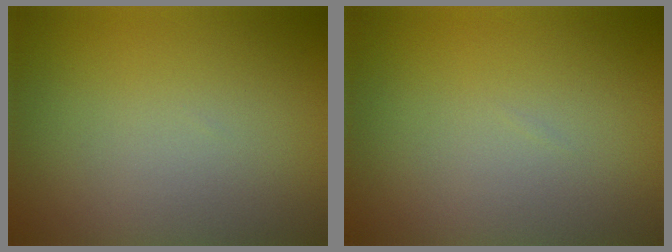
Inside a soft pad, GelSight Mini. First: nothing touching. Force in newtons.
{"total": 0.0}